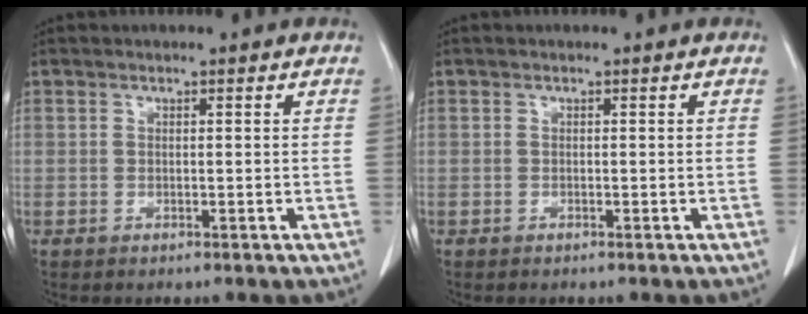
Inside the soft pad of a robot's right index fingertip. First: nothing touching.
{"total": 0.0}